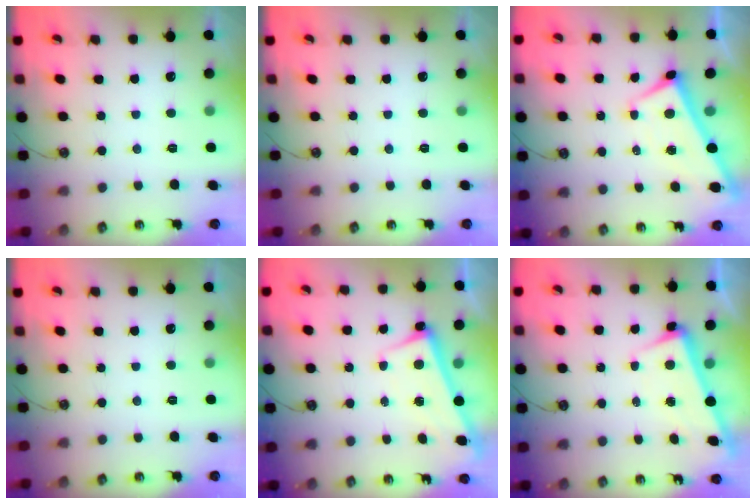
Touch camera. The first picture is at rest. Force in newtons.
{"total": 0.0}
{"total": 2.3, "press": 2.2, "slide": 0.2}
{"total": 0.0}
{"total": 2.8, "press": 2.8, "slide": 0.4}
{"total": 3.4, "press": 3.2, "slide": 1.1}